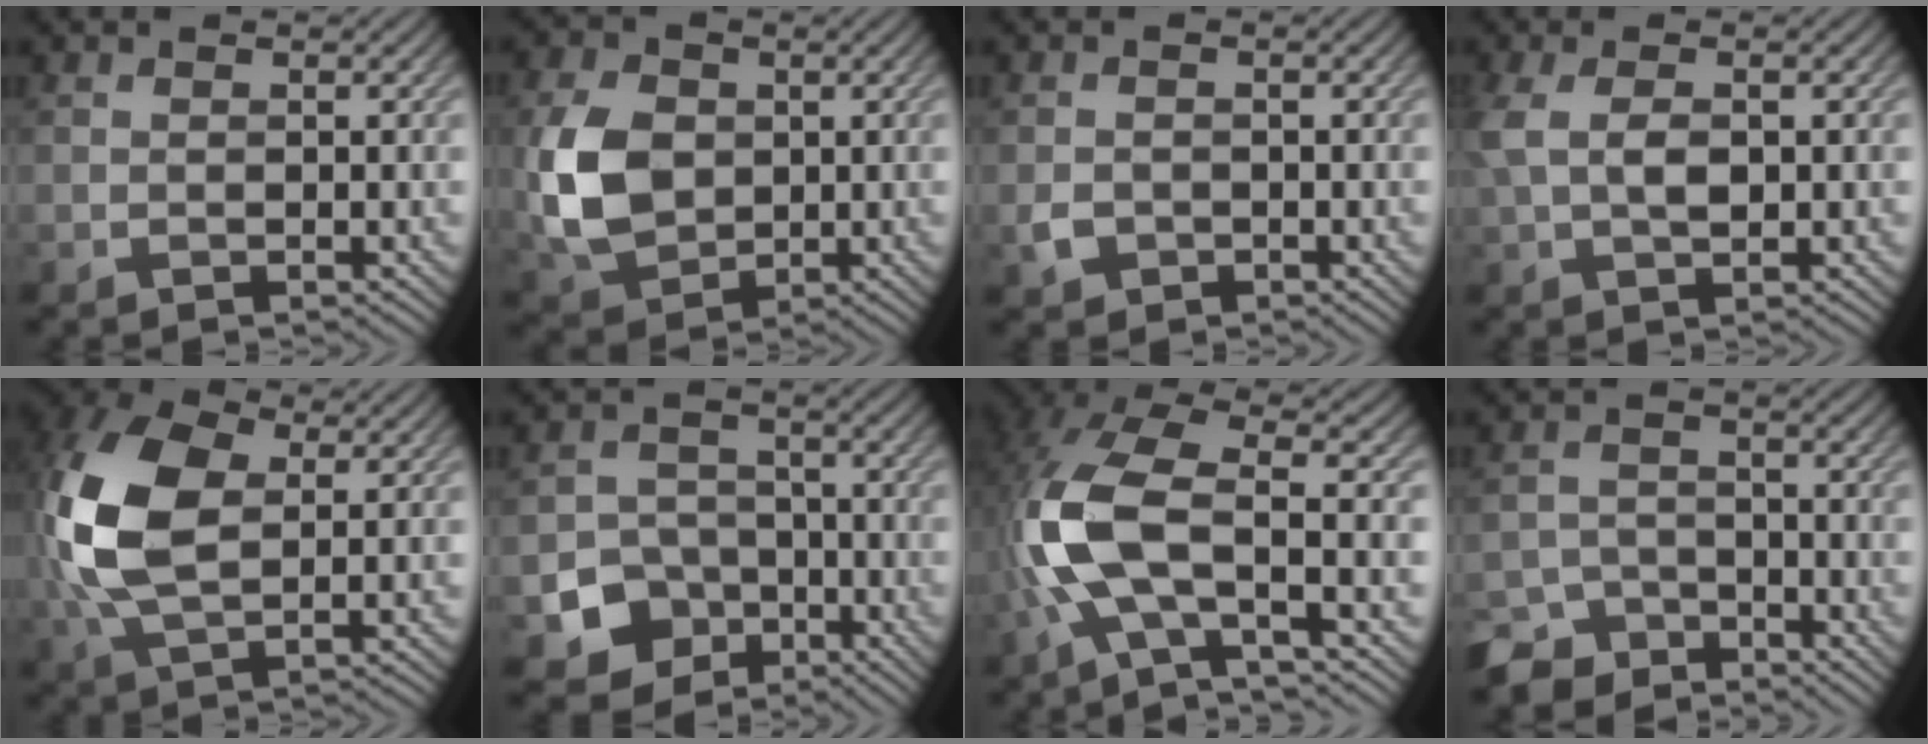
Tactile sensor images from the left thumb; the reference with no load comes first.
{"total": 9.2, "force": [0.1, 7.0, 6.0], "torque": [-0.154, -0.004, -0.002]}
{"total": 1.9, "force": [-0.9, 1.5, 0.7], "torque": [-0.016, -0.006, -0.020]}
{"total": 4.0, "force": [0.6, 2.0, 3.5], "torque": [-0.088, 0.003, 0.011]}
{"total": 12.4, "force": [1.6, 7.4, 9.8], "torque": [-0.249, 0.005, 0.030]}
{"total": 7.3, "force": [-3.7, 5.8, 2.3], "torque": [-0.045, -0.017, -0.077]}
{"total": 12.2, "force": [-2.5, 4.7, 11.0], "torque": [-0.255, -0.005, -0.059]}
{"total": 5.9, "force": [-5.2, 2.7, 1.1], "torque": [-0.026, -0.005, -0.105]}